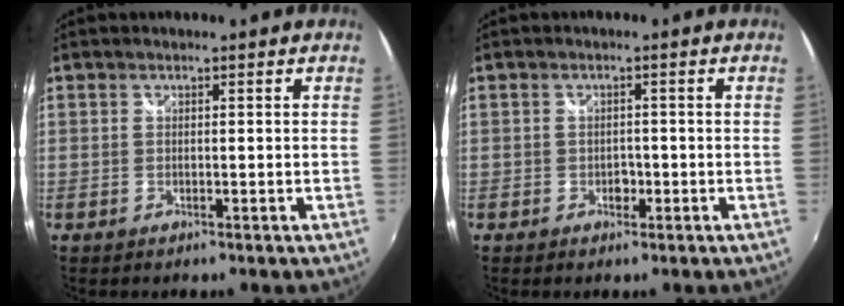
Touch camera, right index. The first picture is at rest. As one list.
[{"total": 1.9, "force": [-0.8, 1.5, 0.7], "torque": [-0.012, 0.000, -0.010]}]